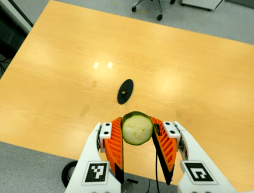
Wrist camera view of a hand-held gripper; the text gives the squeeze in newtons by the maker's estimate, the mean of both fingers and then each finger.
{"total": 12.3, "left": 13.4, "right": 11.1}